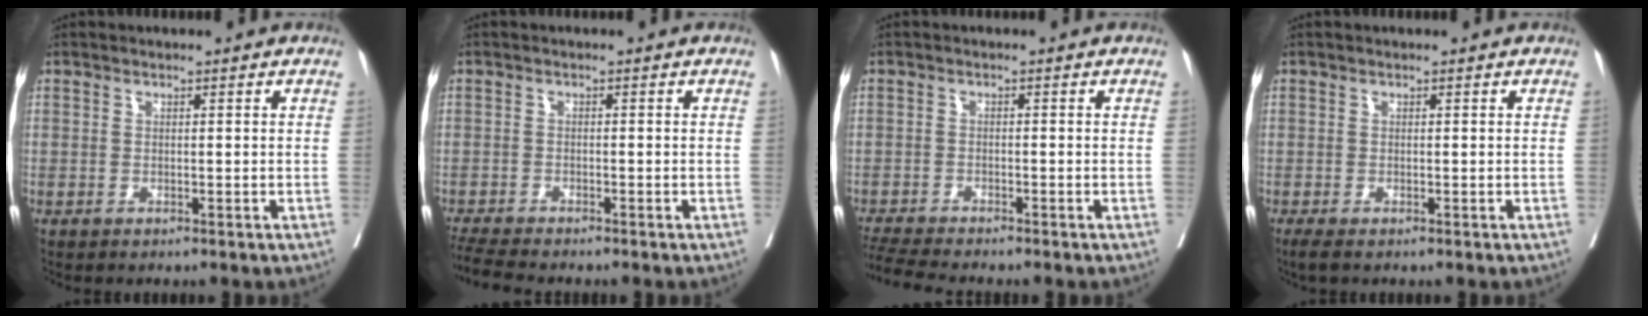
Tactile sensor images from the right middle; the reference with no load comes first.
{"total": 5.0, "force": [-4.6, -0.1, 1.9], "torque": [-0.033, -0.018, -0.082]}
{"total": 6.1, "force": [-5.6, -0.4, 2.2], "torque": [-0.037, -0.017, -0.098]}
{"total": 1.5, "force": [-1.2, 0.2, 0.9], "torque": [-0.015, -0.007, -0.019]}